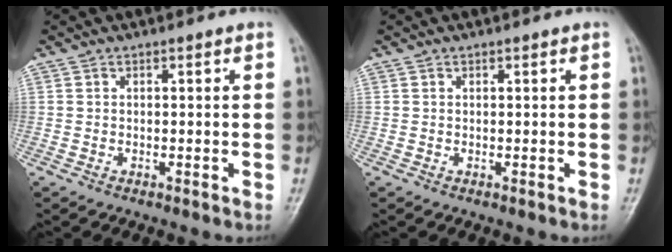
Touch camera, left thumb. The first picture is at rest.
{"total": 0.0}